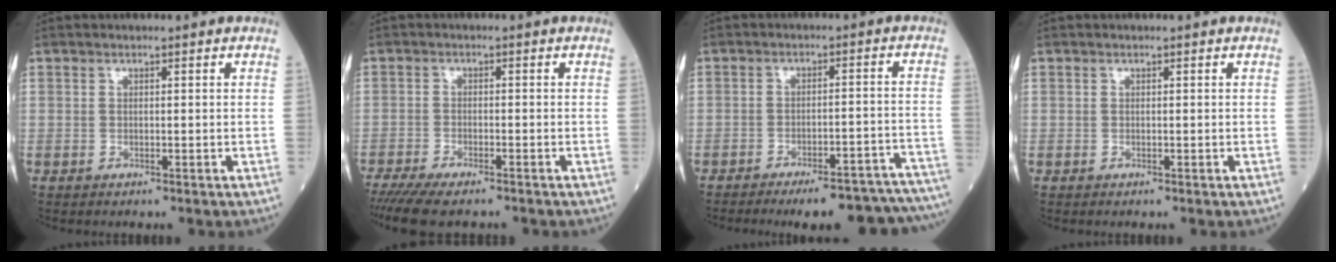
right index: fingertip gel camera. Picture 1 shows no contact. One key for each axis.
{"total": 9.5, "fx": -8.1, "fy": 1.8, "fz": 4.6, "tx": -0.072, "ty": -0.018, "tz": -0.130}
{"total": 18.2, "fx": -16.5, "fy": 1.8, "fz": 7.3, "tx": -0.034, "ty": 0.015, "tz": -0.206}
{"total": 0.0}